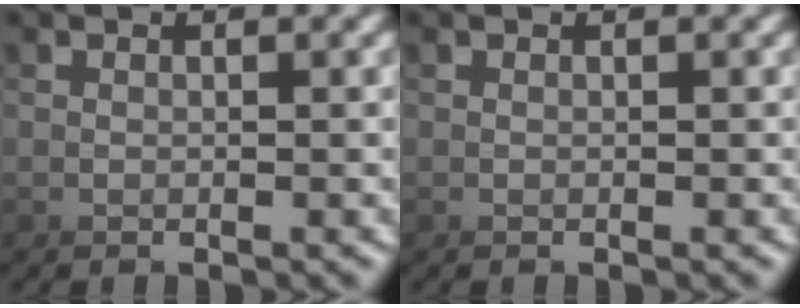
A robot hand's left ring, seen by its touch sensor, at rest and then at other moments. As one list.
[{"total": 0.0}]